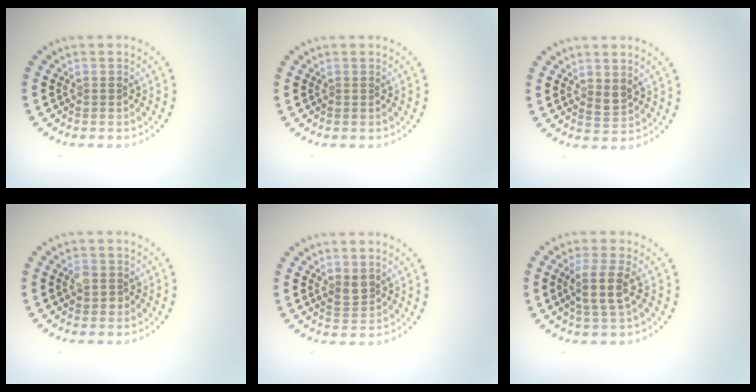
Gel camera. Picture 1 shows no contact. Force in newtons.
{"total": 0.0}
{"total": 1.3, "press": 1.2, "slide": 0.5}
{"total": 1.6, "press": 1.6, "slide": 0.4}
{"total": 1.6, "press": 1.4, "slide": 0.7}
{"total": 2.9, "press": 2.6, "slide": 1.3}